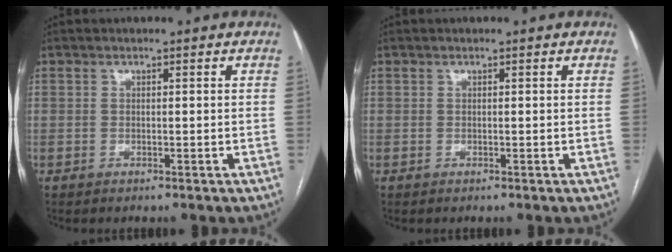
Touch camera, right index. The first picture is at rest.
{"total": 0.0}